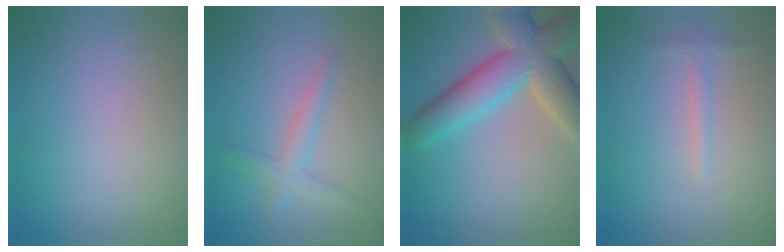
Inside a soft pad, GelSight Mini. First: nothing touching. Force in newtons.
{"total": 2.1, "press": 2.1, "slide": 0.1}
{"total": 9.2, "press": 9.2, "slide": 0.7}
{"total": 1.1, "press": 1.1, "slide": 0.1}